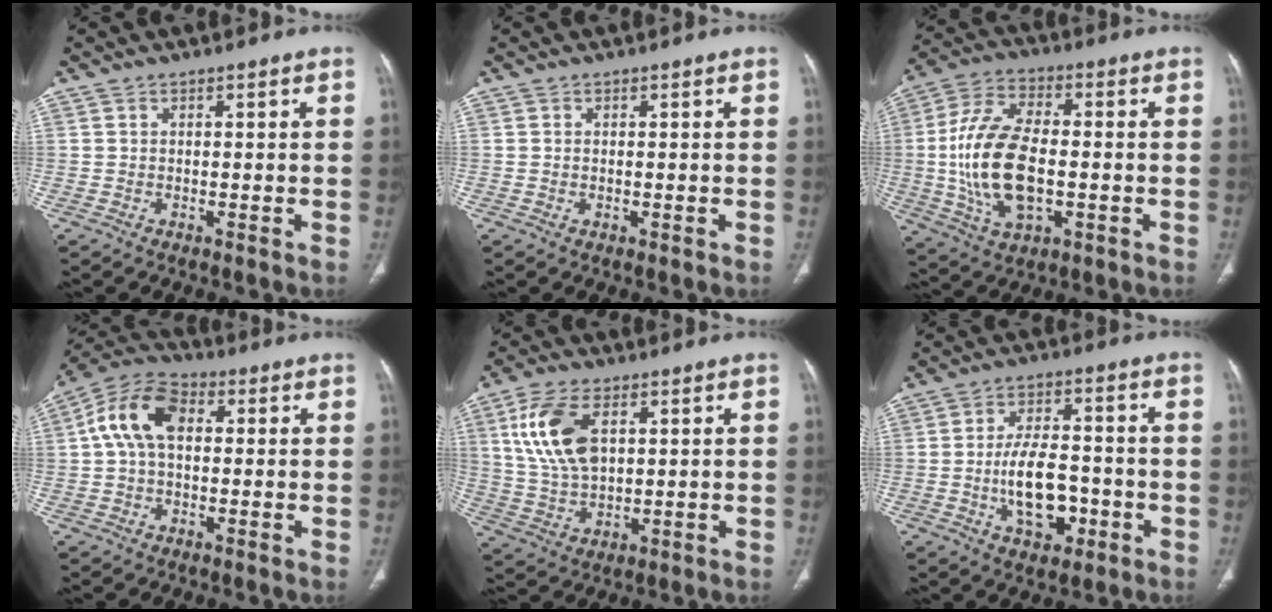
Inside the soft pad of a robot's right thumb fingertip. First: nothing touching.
{"total": 0.6, "force": [-0.1, 0.3, 0.5], "torque": [-0.014, 0.001, 0.002]}
{"total": 17.8, "force": [-1.5, 9.4, 15.0], "torque": [-0.297, 0.012, -0.023]}
{"total": 11.1, "force": [1.6, 7.0, 8.5], "torque": [-0.162, 0.031, 0.022]}
{"total": 12.6, "force": [3.9, 6.9, 9.8], "torque": [-0.194, -0.007, 0.081]}
{"total": 11.3, "force": [-2.9, 6.3, 8.9], "torque": [-0.135, 0.022, -0.043]}